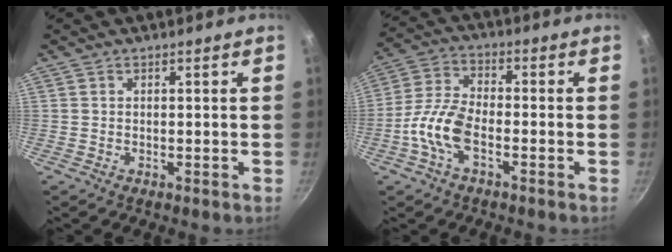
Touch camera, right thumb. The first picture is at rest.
{"total": 9.1, "force": [-3.5, 4.1, 7.4], "torque": [-0.154, 0.028, -0.081]}